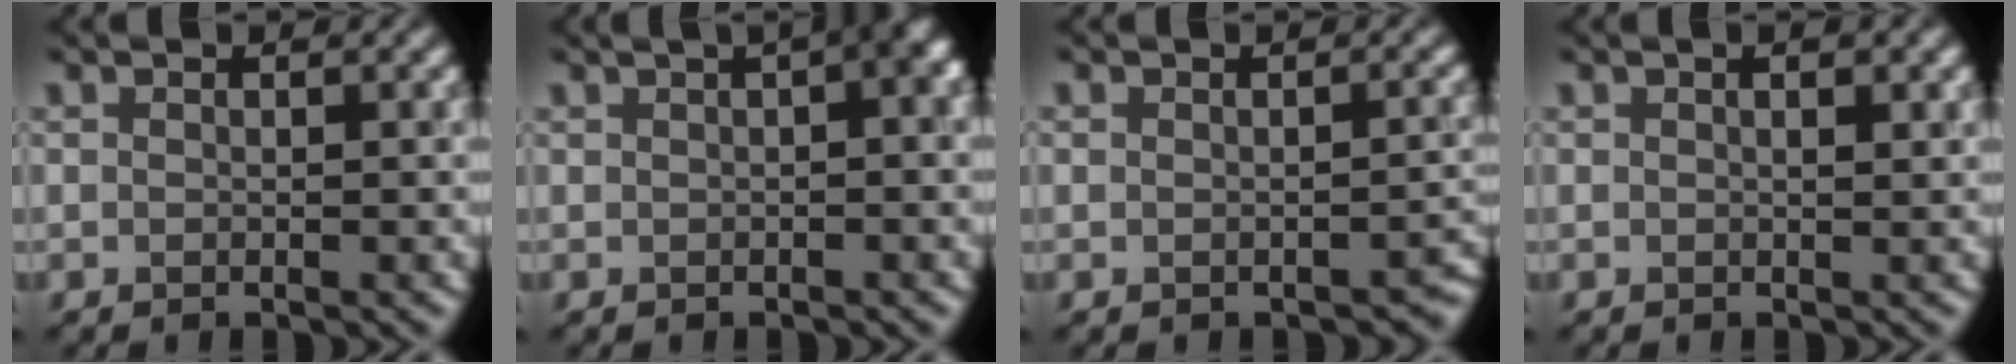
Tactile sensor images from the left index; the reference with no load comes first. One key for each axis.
{"total": 6.6, "fx": 2.0, "fy": 2.8, "fz": 5.7, "tx": -0.027, "ty": 0.038, "tz": 0.005}
{"total": 1.9, "fx": -1.1, "fy": 1.3, "fz": 0.8, "tx": -0.002, "ty": -0.011, "tz": -0.013}
{"total": 1.5, "fx": 0.8, "fy": 0.4, "fz": 1.2, "tx": -0.005, "ty": -0.002, "tz": 0.003}